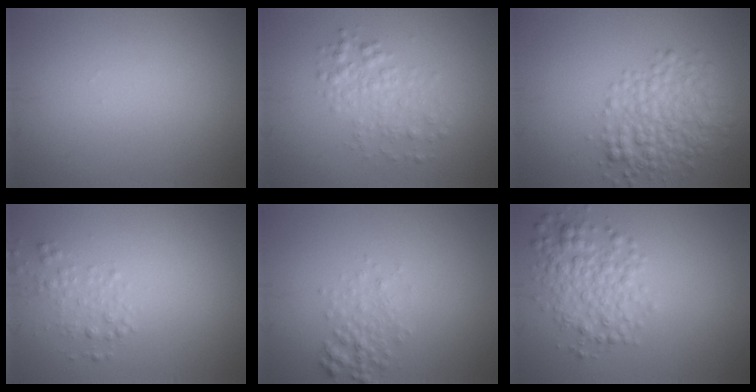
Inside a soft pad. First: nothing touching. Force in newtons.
{"total": 2.7, "press": 2.7, "slide": 0.0}
{"total": 5.2, "press": 5.2, "slide": 0.0}
{"total": 1.6, "press": 1.6, "slide": 0.1}
{"total": 2.0, "press": 2.0, "slide": 0.1}
{"total": 3.9, "press": 3.9, "slide": 0.1}